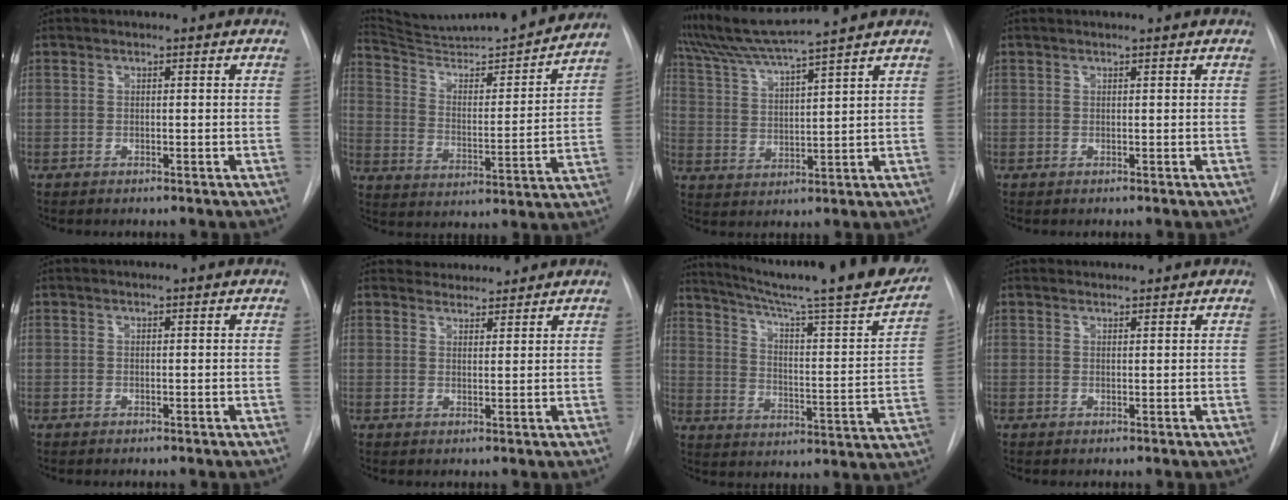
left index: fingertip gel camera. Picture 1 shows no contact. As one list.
[{"total": 22.4, "force": [21.1, 0.4, 7.6], "torque": [-0.121, -0.049, 0.307]}, {"total": 9.2, "force": [8.2, -2.0, 3.6], "torque": [-0.072, 0.005, 0.155]}, {"total": 0.9, "force": [0.8, -0.2, 0.4], "torque": [-0.008, 0.007, 0.015]}, {"total": 0.6, "force": [0.5, -0.1, 0.3], "torque": [-0.004, 0.004, 0.011]}, {"total": 4.4, "force": [4.2, 1.0, 0.0], "torque": [-0.001, 0.015, 0.063]}, {"total": 28.3, "force": [24.3, 1.6, 14.5], "torque": [-0.224, -0.072, 0.315]}, {"total": 1.7, "force": [1.7, 0.2, 0.0], "torque": [-0.005, 0.013, 0.030]}]